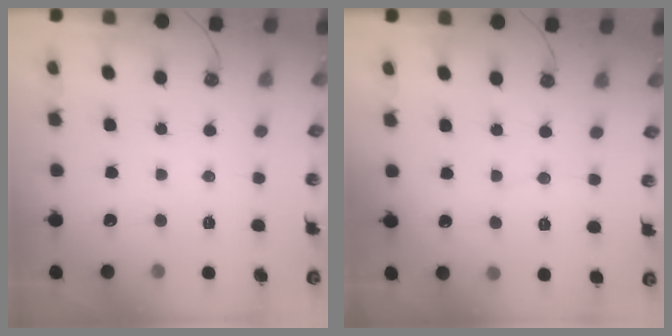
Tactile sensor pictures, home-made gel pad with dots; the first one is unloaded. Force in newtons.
{"total": 2.6, "press": 2.6, "slide": 0.3}